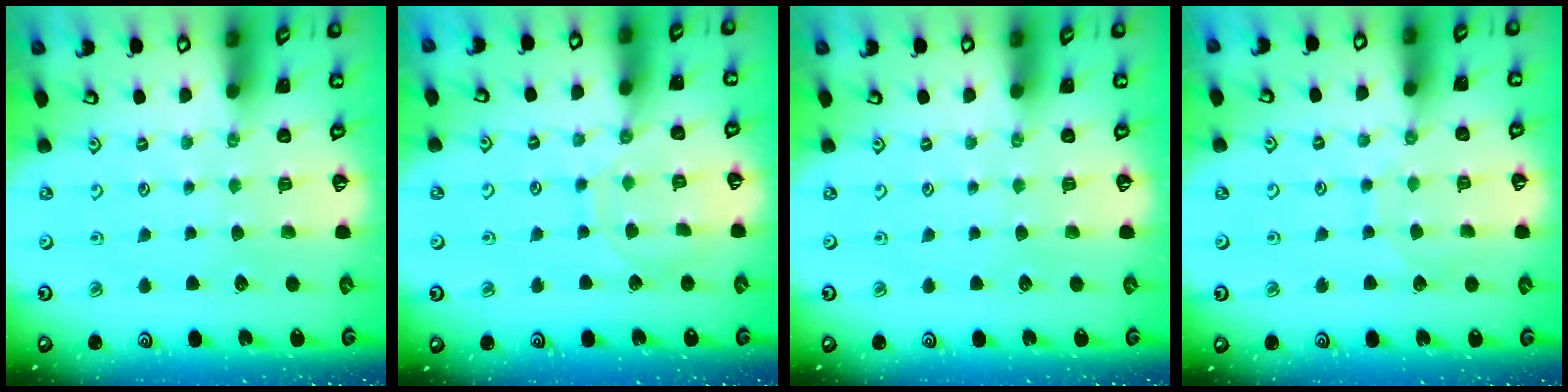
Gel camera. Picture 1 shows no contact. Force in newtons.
{"total": 8.6, "press": 8.5, "slide": 0.9}
{"total": 0.0}
{"total": 6.3, "press": 6.3, "slide": 0.1}